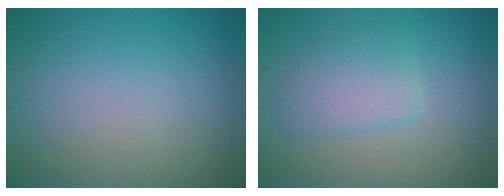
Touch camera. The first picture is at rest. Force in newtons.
{"total": 3.4, "press": 3.4, "slide": 0.1}